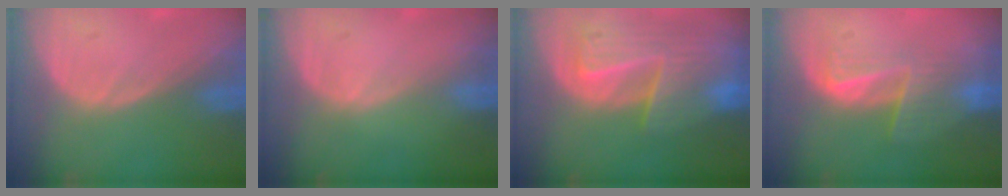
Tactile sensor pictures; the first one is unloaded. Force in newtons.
{"total": 0.0}
{"total": 10.0, "press": 8.7, "slide": 5.1}
{"total": 6.8, "press": 5.6, "slide": 4.0}